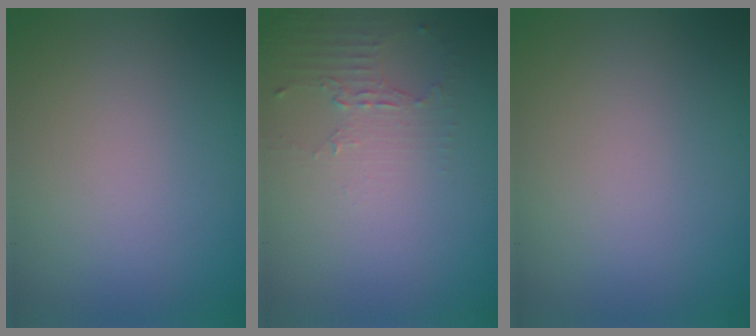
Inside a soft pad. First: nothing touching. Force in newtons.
{"total": 2.2, "press": 1.6, "slide": 1.5}
{"total": 0.0}